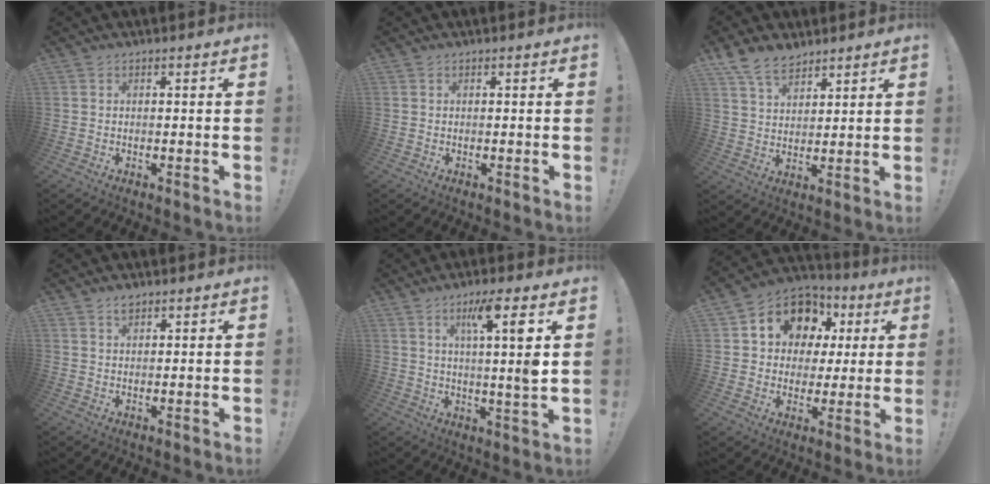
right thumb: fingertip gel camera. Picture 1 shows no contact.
{"total": 0.0}
{"total": 9.0, "force": [6.9, 4.7, 3.4], "torque": [-0.067, -0.033, 0.135]}
{"total": 2.1, "force": [1.6, 1.2, 0.9], "torque": [-0.007, -0.009, 0.027]}
{"total": 10.5, "force": [3.7, -0.8, 9.8], "torque": [-0.156, -0.013, 0.043]}
{"total": 12.1, "force": [5.3, 9.7, 5.0], "torque": [-0.077, -0.033, 0.106]}